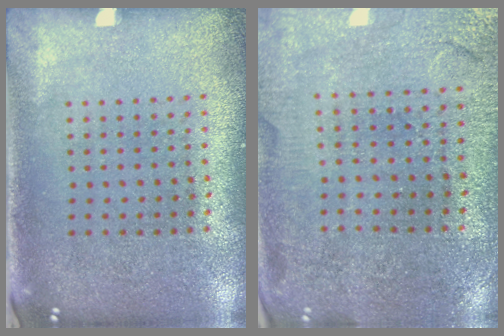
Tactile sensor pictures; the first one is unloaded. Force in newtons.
{"total": 1.0, "press": 0.9, "slide": 0.3}